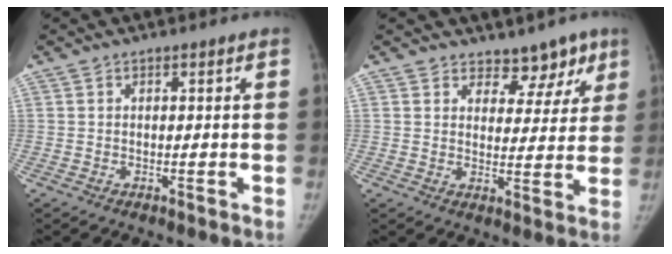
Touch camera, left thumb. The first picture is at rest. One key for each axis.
{"total": 6.7, "fx": 5.0, "fy": 4.0, "fz": 1.8, "tx": 0.021, "ty": -0.031, "tz": 0.066}